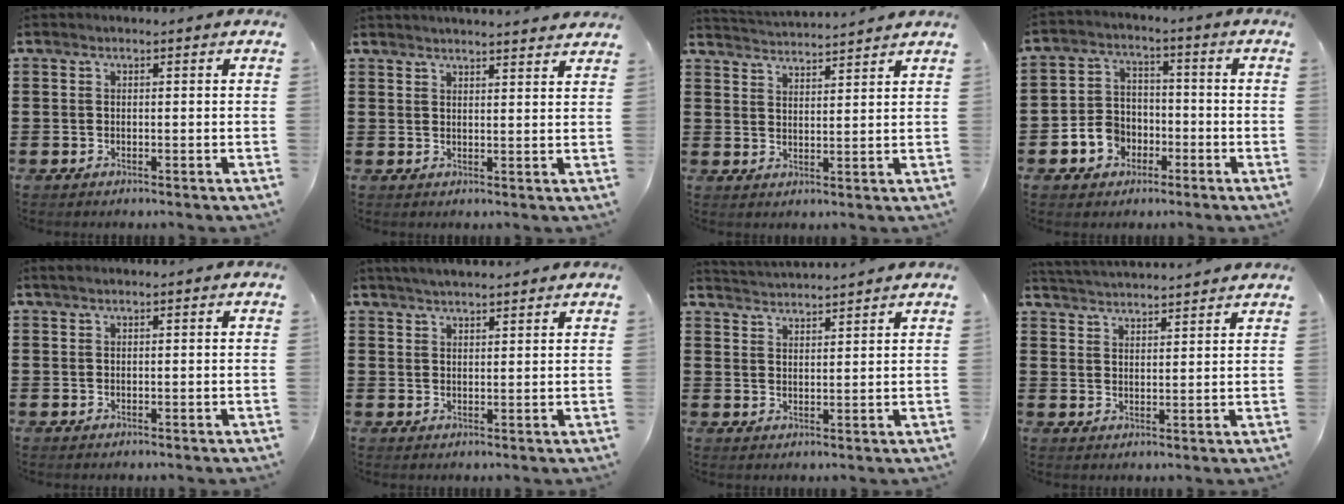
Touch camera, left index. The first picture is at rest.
{"total": 2.5, "force": [2.5, -0.4, 0.1], "torque": [-0.008, -0.010, 0.047]}
{"total": 3.0, "force": [3.0, -0.6, -0.3], "torque": [-0.005, -0.018, 0.052]}
{"total": 5.4, "force": [-2.5, 4.5, 1.6], "torque": [-0.044, 0.015, -0.049]}
{"total": 0.5, "force": [0.4, 0.0, 0.4], "torque": [-0.007, 0.000, 0.008]}
{"total": 2.6, "force": [2.6, 0.0, 0.5], "torque": [-0.014, 0.000, 0.050]}
{"total": 2.8, "force": [2.7, -0.6, -0.6], "torque": [0.001, -0.014, 0.050]}
{"total": 3.2, "force": [3.2, -0.5, -0.3], "torque": [-0.008, -0.016, 0.056]}